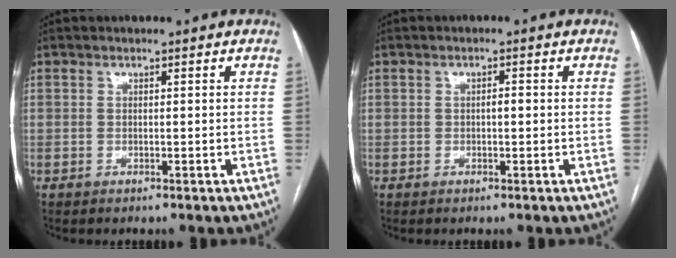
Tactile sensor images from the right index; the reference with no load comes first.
{"total": 1.0, "force": [-0.1, 0.3, 1.0], "torque": [-0.013, 0.003, -0.003]}